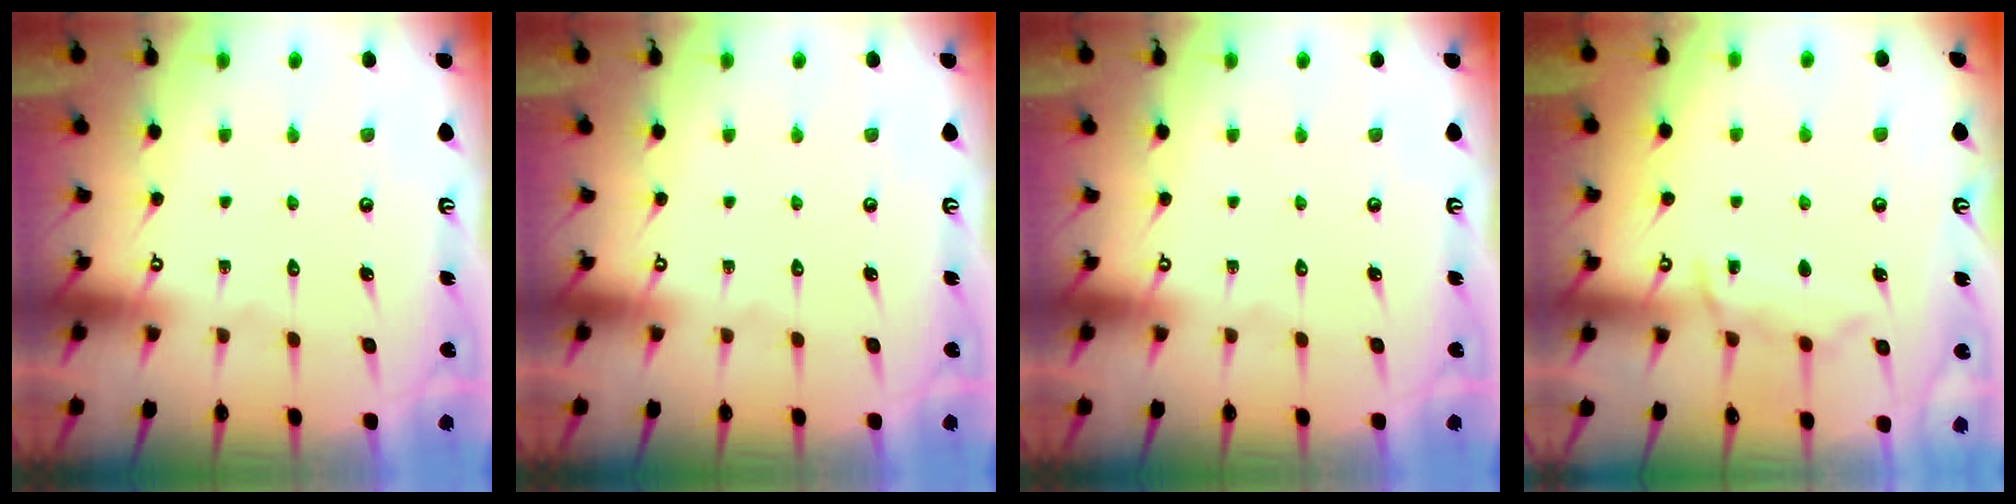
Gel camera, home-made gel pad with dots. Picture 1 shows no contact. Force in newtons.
{"total": 0.0}
{"total": 0.0}
{"total": 9.0, "press": 8.9, "slide": 1.0}